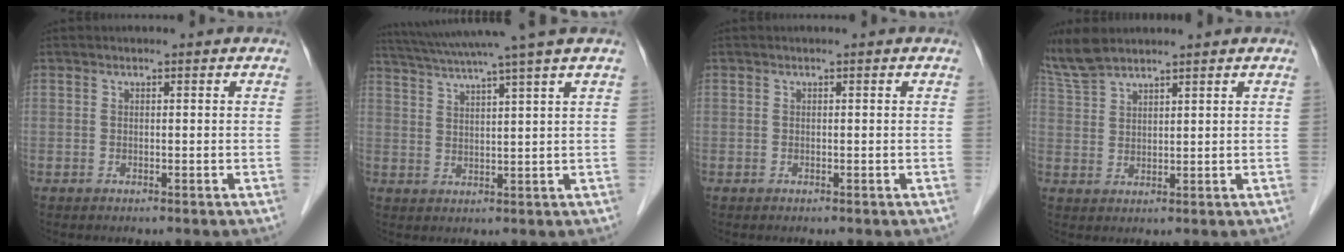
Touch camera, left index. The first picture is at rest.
{"total": 12.1, "force": [10.0, -2.2, 6.5], "torque": [-0.115, 0.007, 0.148]}
{"total": 0.0}
{"total": 6.0, "force": [5.5, 0.9, 2.2], "torque": [-0.064, 0.019, 0.122]}